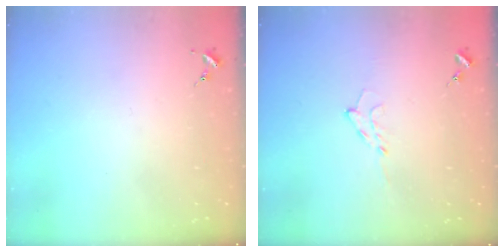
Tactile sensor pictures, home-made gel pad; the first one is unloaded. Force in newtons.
{"total": 5.6, "press": 5.5, "slide": 0.8}